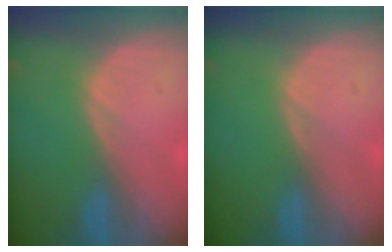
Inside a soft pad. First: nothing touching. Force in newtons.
{"total": 0.0}